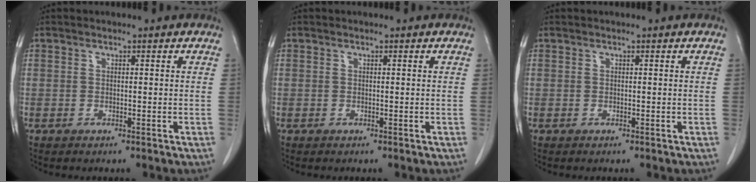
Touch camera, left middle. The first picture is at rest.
{"total": 0.0}
{"total": 0.0}